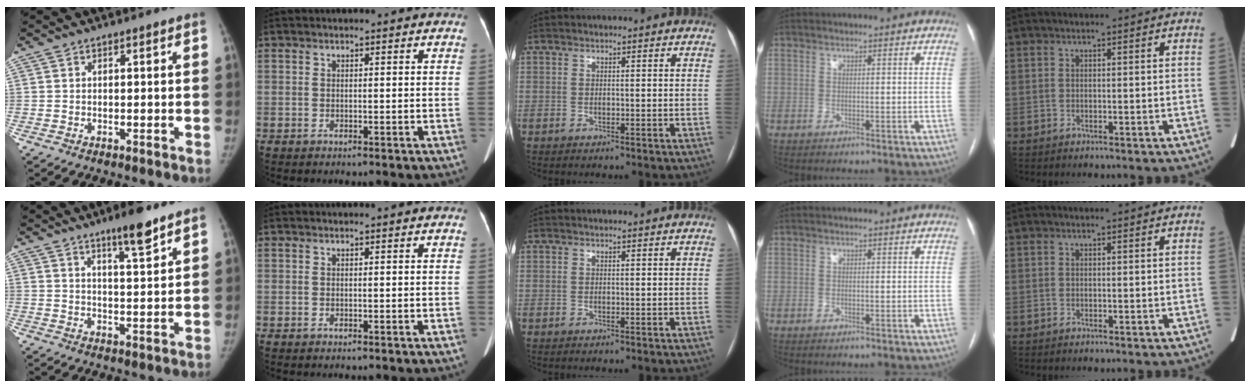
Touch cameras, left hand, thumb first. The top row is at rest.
{"thumb": {"total": 7.3, "force": [5.3, 0.9, 5.0], "torque": [-0.071, -0.036, 0.083]}}